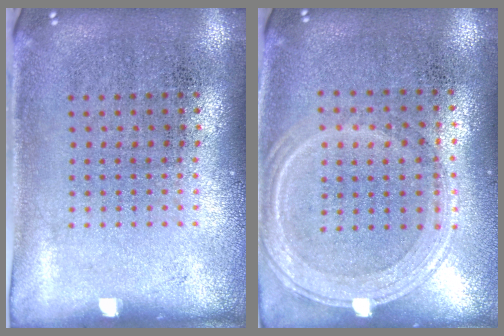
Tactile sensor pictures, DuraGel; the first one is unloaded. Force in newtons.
{"total": 1.2, "press": 1.1, "slide": 0.5}